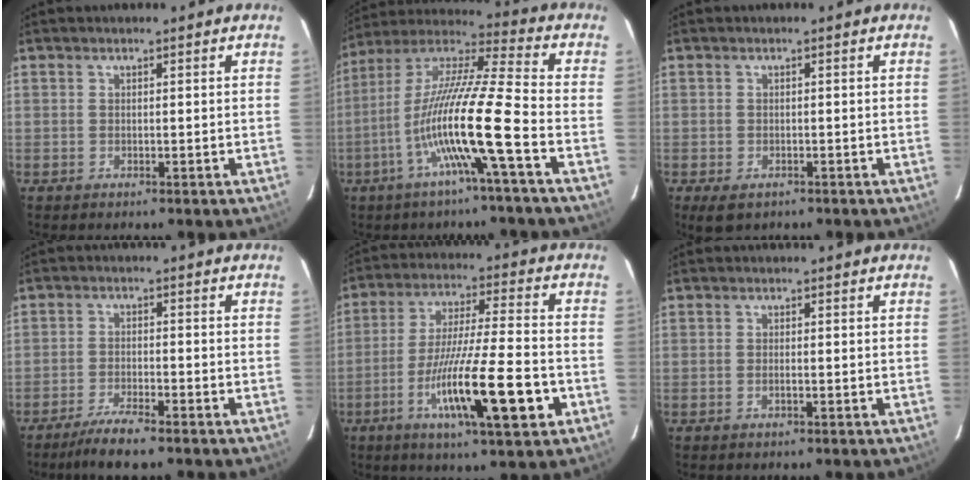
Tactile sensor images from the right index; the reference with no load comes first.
{"total": 15.8, "force": [-5.4, -0.9, 14.8], "torque": [-0.290, 0.002, -0.110]}
{"total": 3.3, "force": [-2.0, 1.9, 1.7], "torque": [-0.032, -0.006, -0.024]}
{"total": 5.3, "force": [-4.5, 0.3, 2.8], "torque": [-0.054, -0.015, -0.083]}
{"total": 16.3, "force": [-5.9, 1.0, 15.2], "torque": [-0.270, -0.019, -0.098]}
{"total": 0.6, "force": [-0.2, 0.1, 0.6], "torque": [-0.014, 0.000, -0.003]}